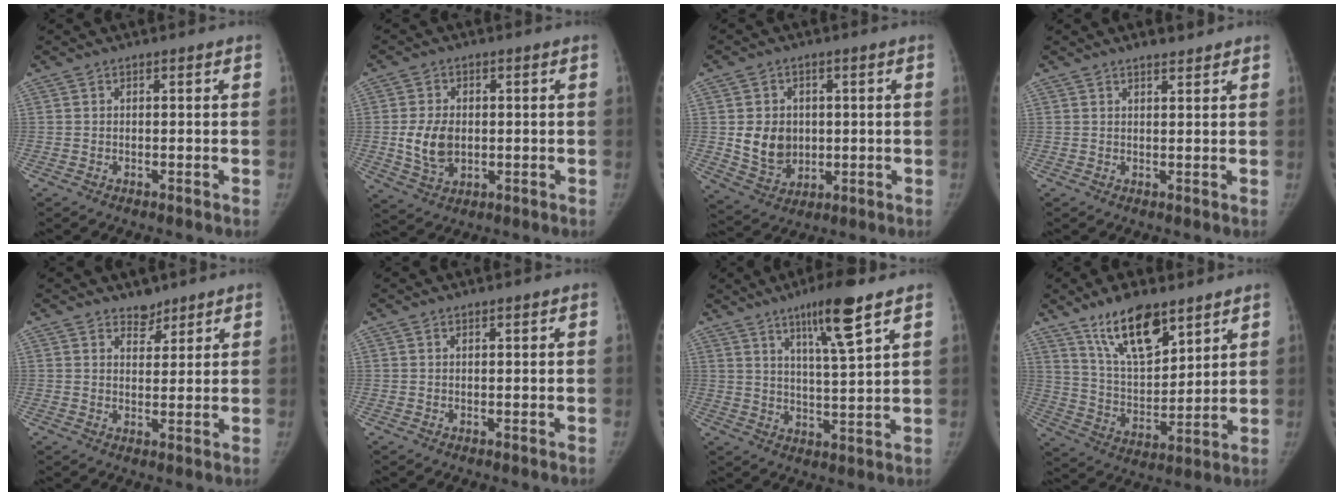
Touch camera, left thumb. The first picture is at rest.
{"total": 7.6, "force": [-0.1, 5.3, 5.5], "torque": [-0.092, -0.004, 0.006]}
{"total": 8.8, "force": [0.6, 7.3, 5.0], "torque": [-0.056, -0.010, 0.025]}
{"total": 2.7, "force": [2.2, 0.8, 1.2], "torque": [-0.012, -0.013, 0.032]}
{"total": 3.3, "force": [2.7, 1.8, 0.6], "torque": [0.010, -0.021, 0.042]}
{"total": 0.5, "force": [0.4, 0.1, 0.3], "torque": [-0.006, -0.001, 0.008]}
{"total": 10.7, "force": [6.5, 1.0, 8.5], "torque": [-0.139, -0.037, 0.108]}
{"total": 14.8, "force": [10.0, 6.0, 9.2], "torque": [-0.130, -0.059, 0.191]}